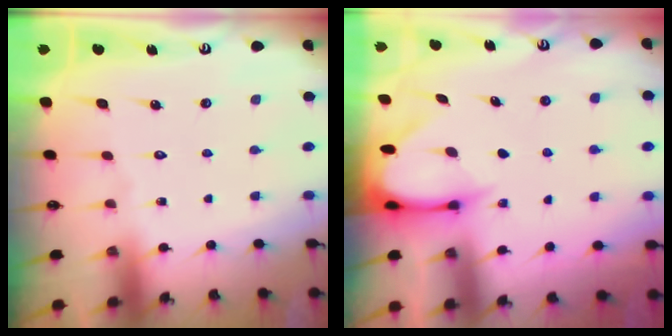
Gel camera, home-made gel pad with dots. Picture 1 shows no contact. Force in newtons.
{"total": 3.3, "press": 3.3, "slide": 0.2}